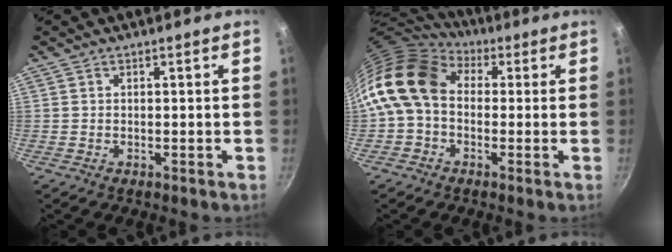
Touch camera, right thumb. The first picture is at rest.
{"total": 13.4, "force": [1.5, 10.1, 8.8], "torque": [-0.150, 0.020, 0.003]}